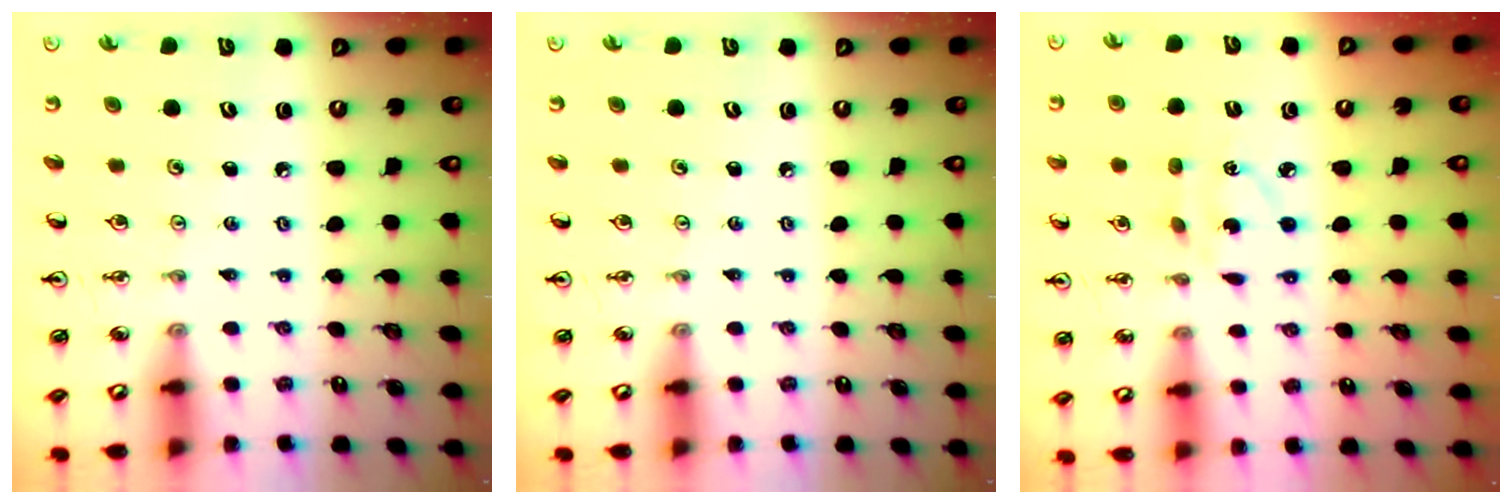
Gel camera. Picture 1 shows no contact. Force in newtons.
{"total": 0.0}
{"total": 4.9, "press": 4.8, "slide": 0.5}